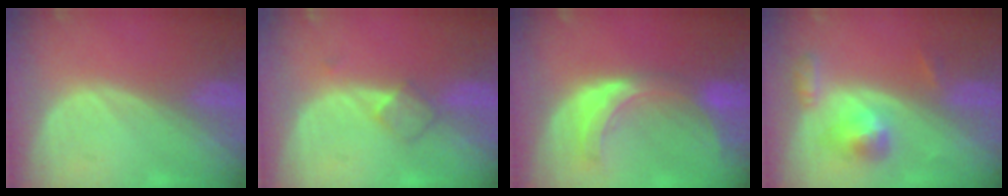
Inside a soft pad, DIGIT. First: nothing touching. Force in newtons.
{"total": 3.0, "press": 2.7, "slide": 1.2}
{"total": 7.4, "press": 6.7, "slide": 2.9}
{"total": 5.3, "press": 4.9, "slide": 1.9}